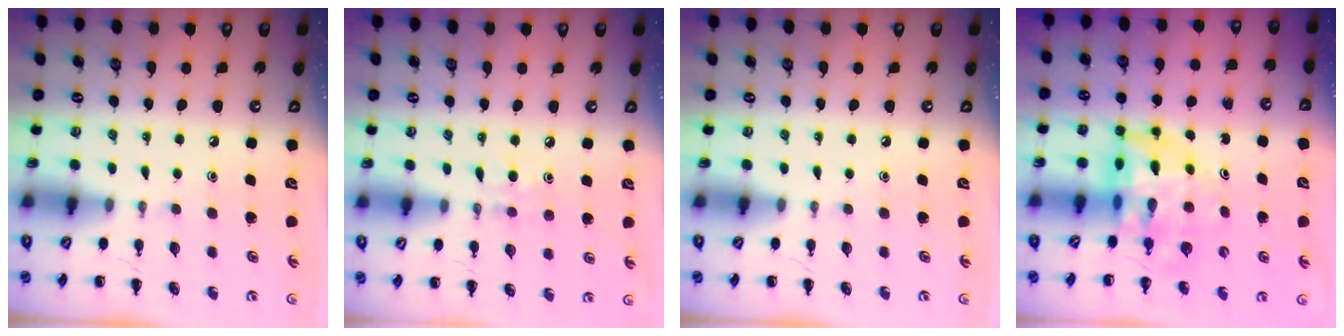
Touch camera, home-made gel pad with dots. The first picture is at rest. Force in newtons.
{"total": 6.1, "press": 5.8, "slide": 1.9}
{"total": 0.0}
{"total": 9.1, "press": 8.6, "slide": 3.1}